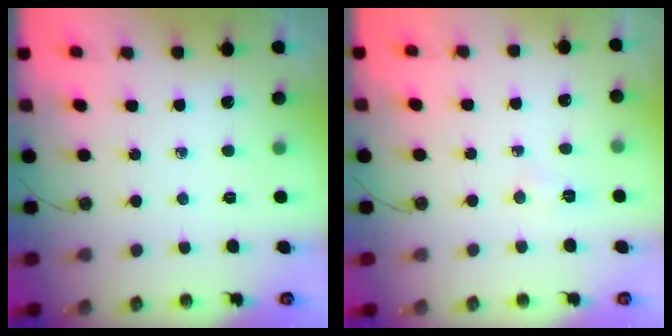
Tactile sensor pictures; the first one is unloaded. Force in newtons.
{"total": 2.9, "press": 2.9, "slide": 0.3}